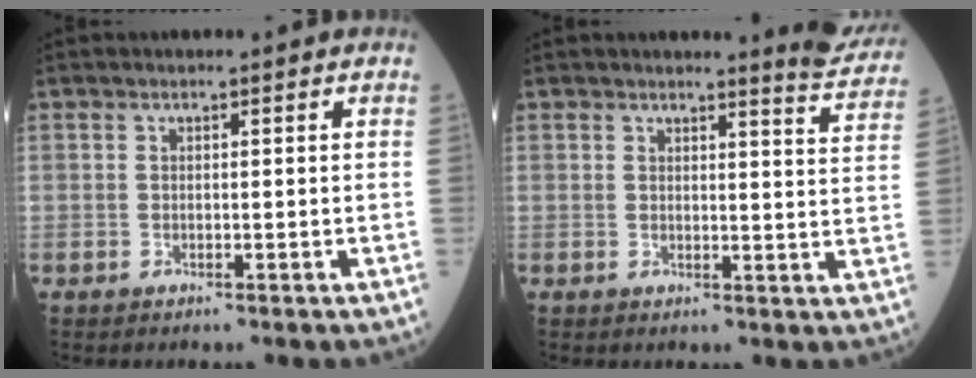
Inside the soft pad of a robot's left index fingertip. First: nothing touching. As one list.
[{"total": 6.0, "force": [6.0, 0.0, 0.7], "torque": [-0.007, -0.042, 0.051]}]